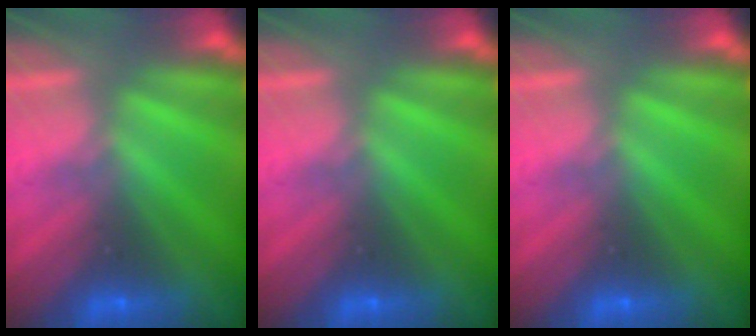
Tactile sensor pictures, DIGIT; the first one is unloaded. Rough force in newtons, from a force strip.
{"total": 0.0}
{"total": 0.0}